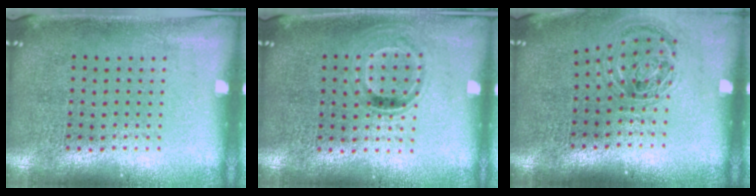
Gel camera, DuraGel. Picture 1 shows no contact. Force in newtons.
{"total": 1.0, "press": 0.9, "slide": 0.6}
{"total": 1.2, "press": 1.1, "slide": 0.4}